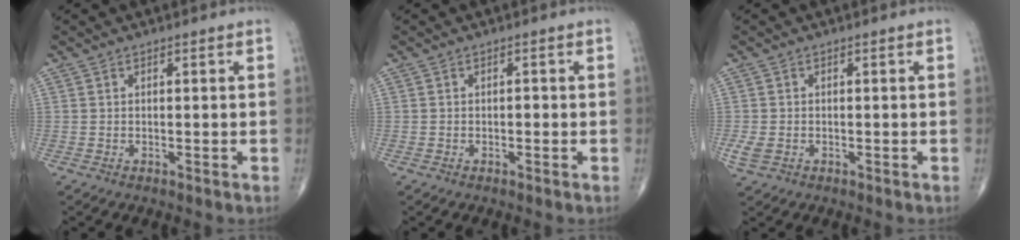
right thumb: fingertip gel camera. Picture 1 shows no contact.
{"total": 0.7, "force": [-0.2, 0.5, 0.4], "torque": [0.000, 0.002, -0.005]}
{"total": 2.5, "force": [-0.7, 1.9, 1.5], "torque": [-0.036, 0.000, -0.010]}